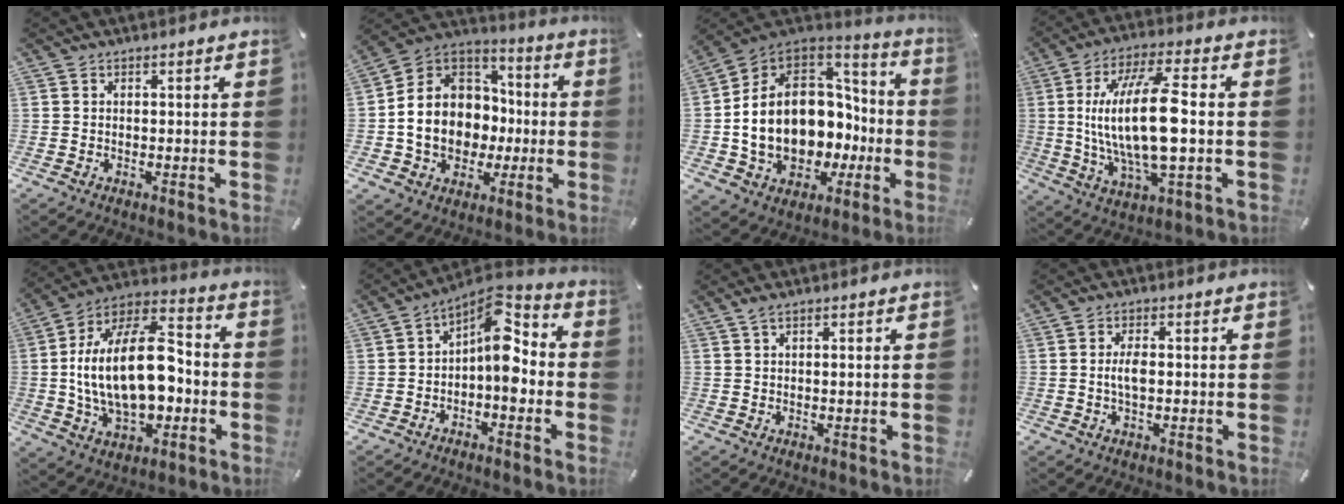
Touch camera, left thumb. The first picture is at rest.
{"total": 14.1, "force": [-2.6, 12.4, 6.2], "torque": [-0.145, 0.008, -0.039]}
{"total": 19.1, "force": [-1.5, 15.0, 11.8], "torque": [-0.241, -0.012, -0.014]}
{"total": 19.3, "force": [0.5, 6.4, 18.2], "torque": [-0.381, -0.011, -0.002]}
{"total": 24.3, "force": [-0.9, 14.2, 19.7], "torque": [-0.366, -0.003, -0.016]}
{"total": 10.1, "force": [0.8, 5.4, 8.5], "torque": [-0.137, -0.026, 0.010]}
{"total": 1.5, "force": [0.6, 0.1, 1.4], "torque": [-0.030, 0.000, 0.009]}
{"total": 3.3, "force": [-0.1, 1.4, 3.0], "torque": [-0.066, -0.001, -0.004]}